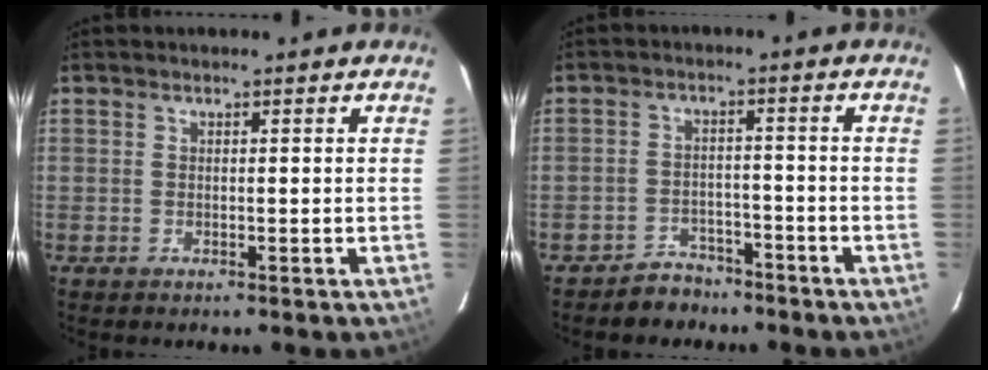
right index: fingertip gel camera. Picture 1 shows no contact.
{"total": 5.3, "force": [-4.2, 3.1, 0.2], "torque": [-0.014, 0.023, -0.064]}